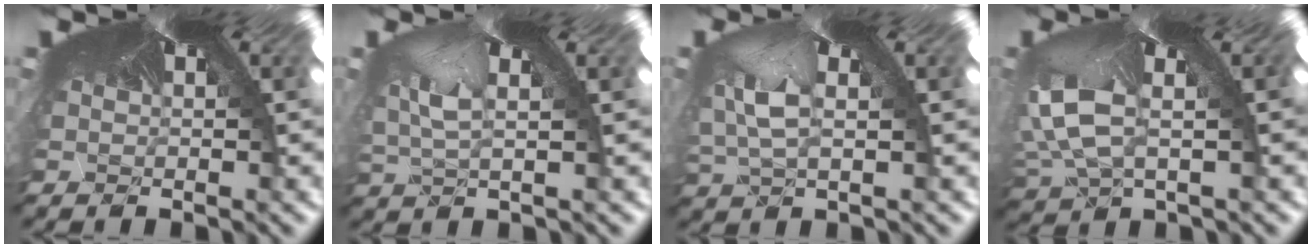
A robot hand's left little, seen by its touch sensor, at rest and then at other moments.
{"total": 2.2, "force": [-2.1, 0.7, 0.2], "torque": [-0.039, -0.035, 0.000]}
{"total": 3.2, "force": [-3.1, 0.9, -0.6], "torque": [-0.029, -0.054, -0.015]}
{"total": 5.2, "force": [-4.9, 1.4, -1.0], "torque": [-0.061, -0.071, -0.038]}